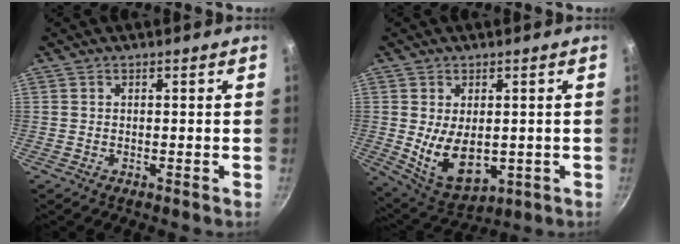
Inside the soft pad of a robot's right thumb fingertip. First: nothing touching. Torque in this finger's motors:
{"motor_torque": [-0.25, 0.70, -0.04, 0.13, 0.15]}